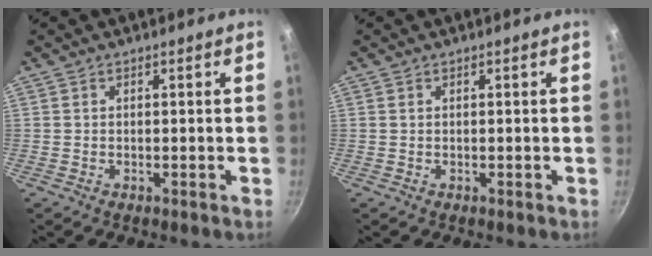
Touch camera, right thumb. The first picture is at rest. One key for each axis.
{"total": 0.0}